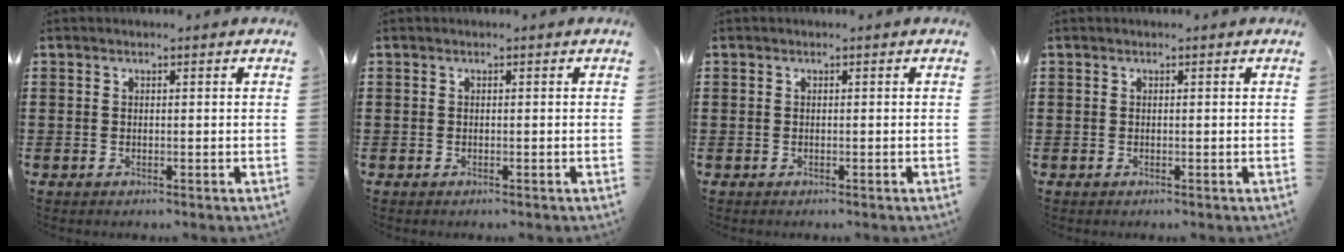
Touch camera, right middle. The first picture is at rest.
{"total": 0.0}
{"total": 0.5, "force": [-0.2, 0.5, 0.0], "torque": [0.000, 0.005, -0.005]}
{"total": 0.0}